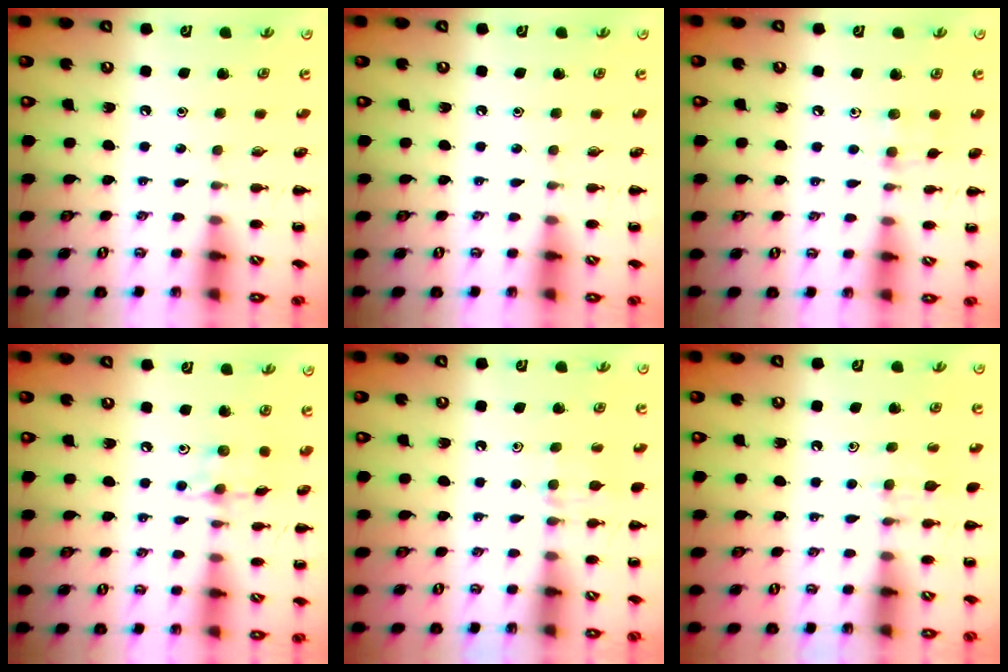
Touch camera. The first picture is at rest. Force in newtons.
{"total": 0.0}
{"total": 3.7, "press": 3.5, "slide": 1.1}
{"total": 6.5, "press": 6.5, "slide": 1.0}
{"total": 6.6, "press": 6.3, "slide": 1.9}
{"total": 5.7, "press": 5.4, "slide": 2.0}